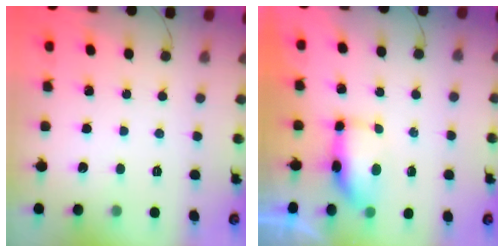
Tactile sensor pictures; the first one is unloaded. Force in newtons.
{"total": 6.6, "press": 6.6, "slide": 0.9}